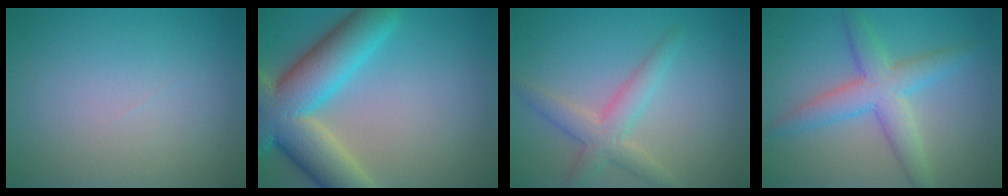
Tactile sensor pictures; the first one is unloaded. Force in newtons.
{"total": 11.3, "press": 11.3, "slide": 0.6}
{"total": 3.3, "press": 3.3, "slide": 0.2}
{"total": 4.9, "press": 4.9, "slide": 0.1}